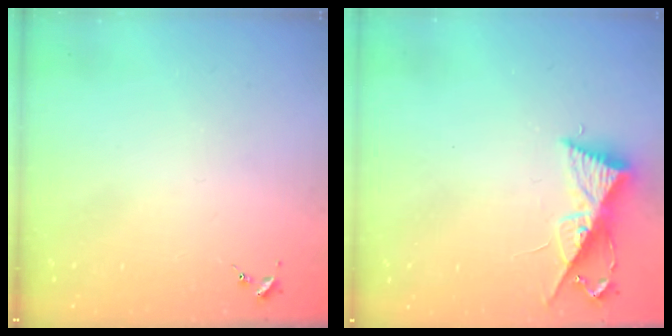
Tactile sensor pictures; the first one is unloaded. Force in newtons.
{"total": 9.0, "press": 9.0, "slide": 0.5}